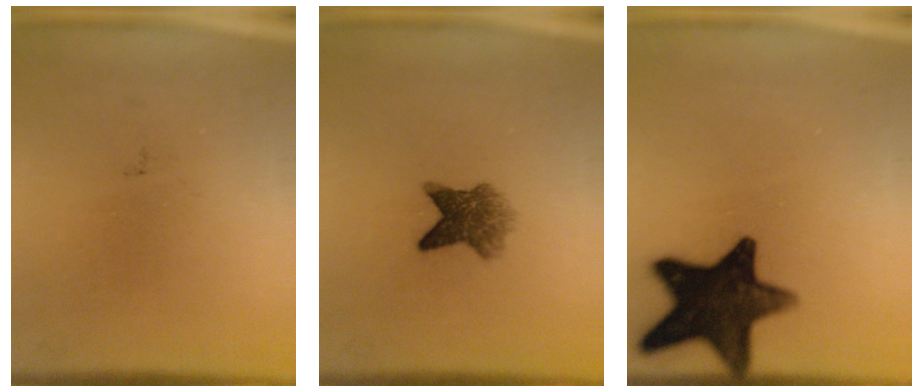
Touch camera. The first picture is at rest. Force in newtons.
{"total": 5.0}
{"total": 15.3}